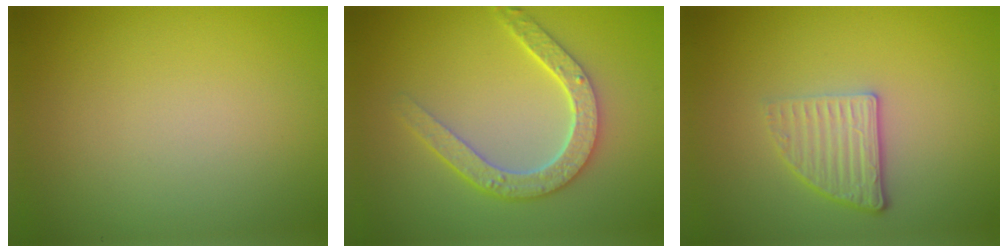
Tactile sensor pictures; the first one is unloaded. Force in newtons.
{"total": 4.5, "press": 3.5, "slide": 2.8}
{"total": 2.8, "press": 2.3, "slide": 1.6}